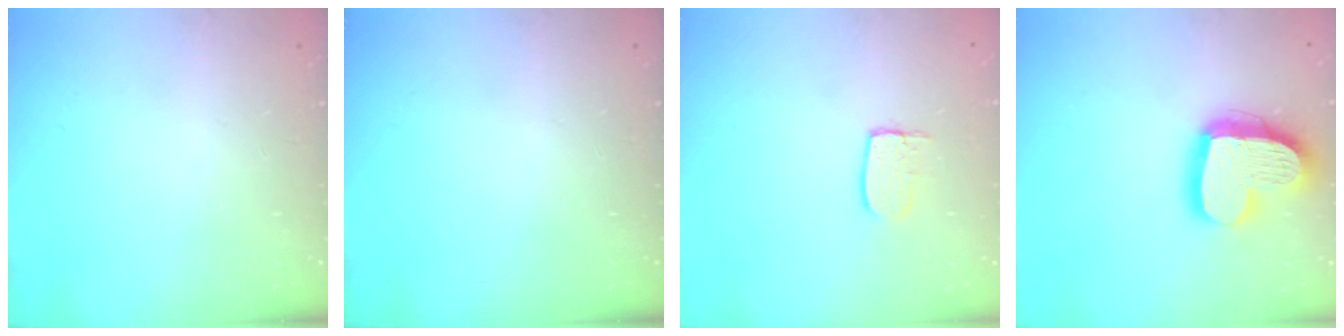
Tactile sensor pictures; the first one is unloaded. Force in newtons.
{"total": 0.0}
{"total": 6.0, "press": 6.0, "slide": 0.5}
{"total": 19.3, "press": 19.3, "slide": 1.6}